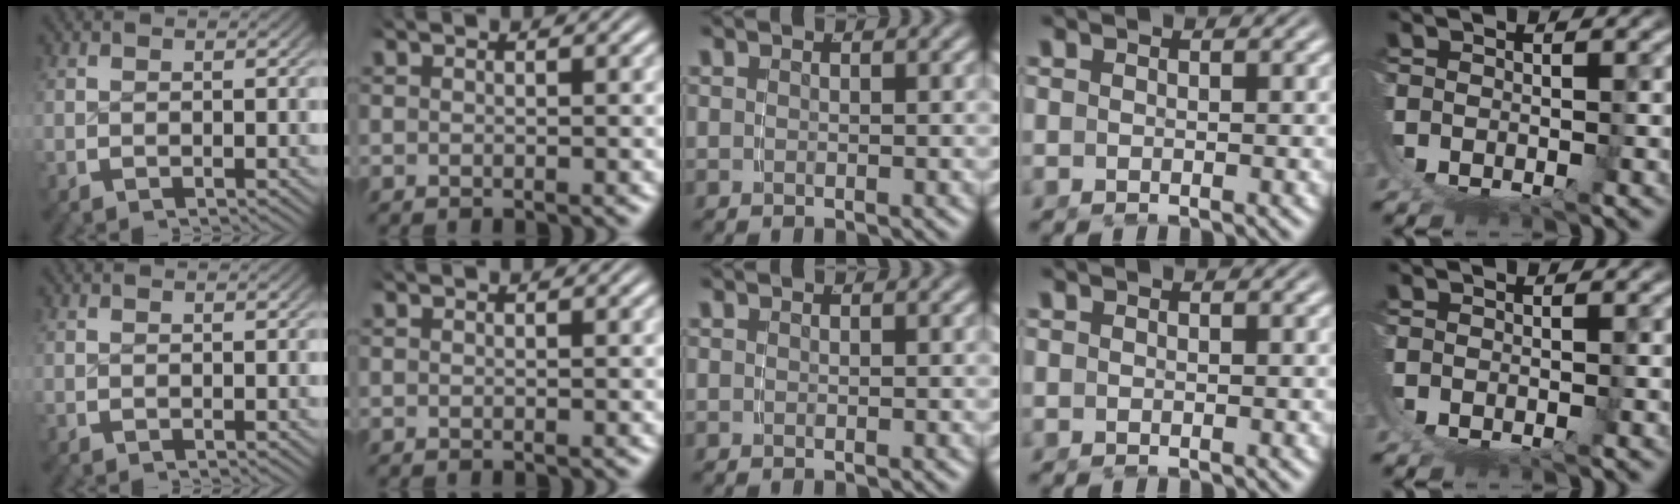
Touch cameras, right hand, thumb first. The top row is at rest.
{}